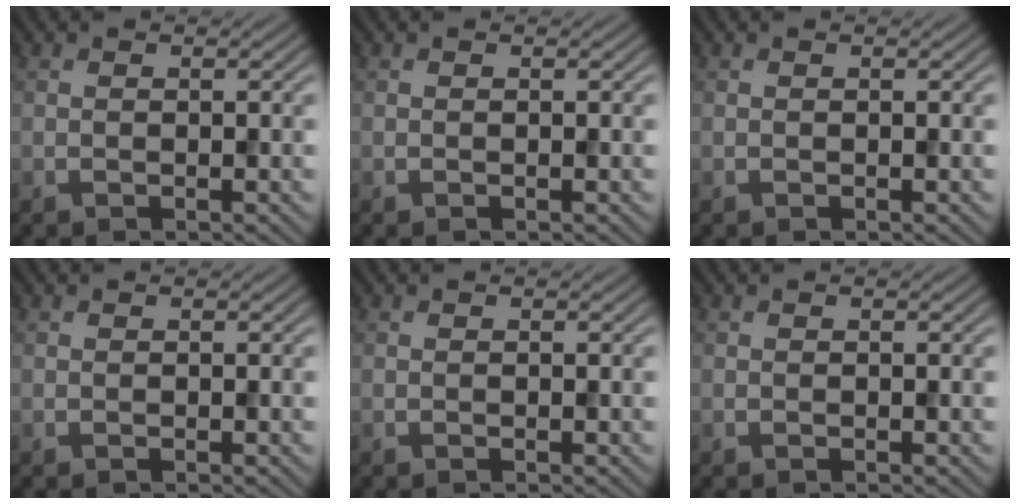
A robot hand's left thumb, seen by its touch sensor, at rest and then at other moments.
{"total": 0.0}
{"total": 0.0}
{"total": 0.0}
{"total": 0.0}
{"total": 0.0}